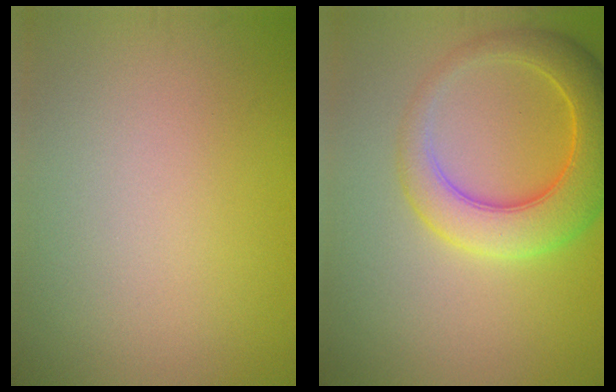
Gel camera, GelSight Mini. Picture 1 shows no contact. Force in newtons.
{"total": 6.7, "press": 6.7, "slide": 0.4}